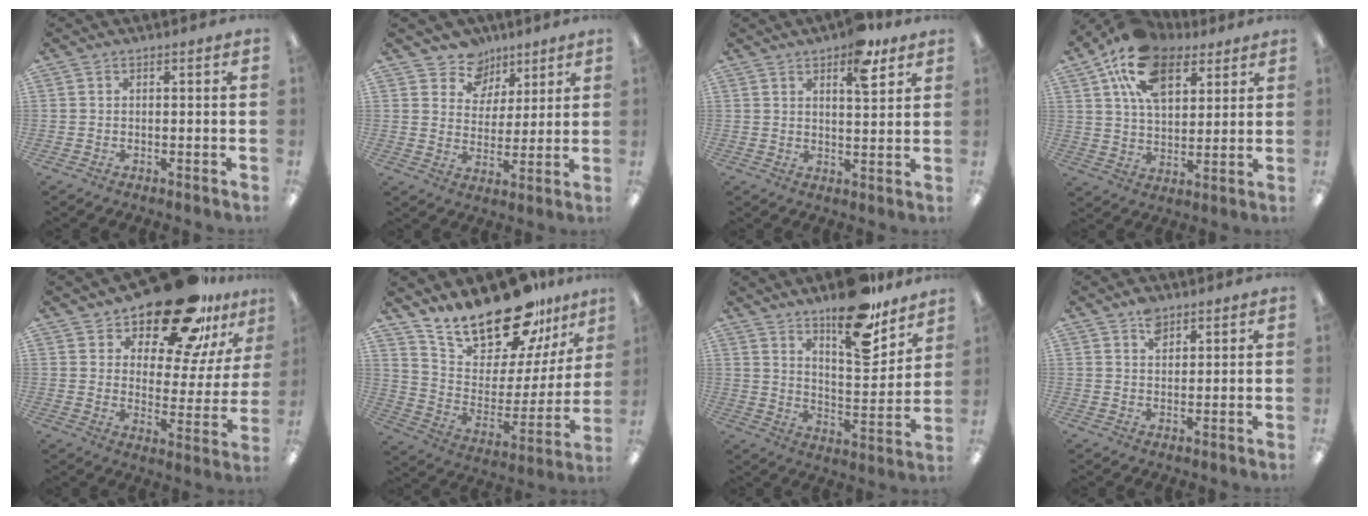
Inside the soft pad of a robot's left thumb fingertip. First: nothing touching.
{"total": 8.9, "force": [6.2, 6.3, 0.9], "torque": [-0.019, -0.049, 0.116]}
{"total": 8.8, "force": [5.6, 3.4, 5.9], "torque": [-0.074, -0.026, 0.090]}
{"total": 16.5, "force": [9.2, 9.5, 9.9], "torque": [-0.182, -0.018, 0.169]}
{"total": 21.8, "force": [17.3, 7.7, 10.8], "torque": [-0.176, -0.113, 0.296]}
{"total": 21.7, "force": [18.9, 6.9, 8.2], "torque": [-0.142, -0.144, 0.330]}
{"total": 17.7, "force": [13.4, 6.2, 9.7], "torque": [-0.130, -0.096, 0.225]}
{"total": 4.1, "force": [2.8, 2.4, 1.9], "torque": [-0.028, -0.006, 0.050]}